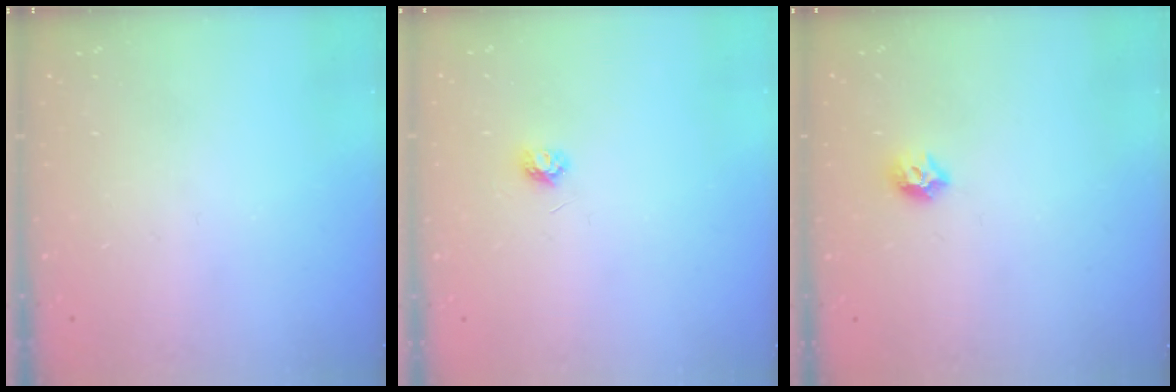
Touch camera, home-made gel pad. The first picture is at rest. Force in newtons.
{"total": 3.5, "press": 3.4, "slide": 0.3}
{"total": 6.4, "press": 6.3, "slide": 0.8}